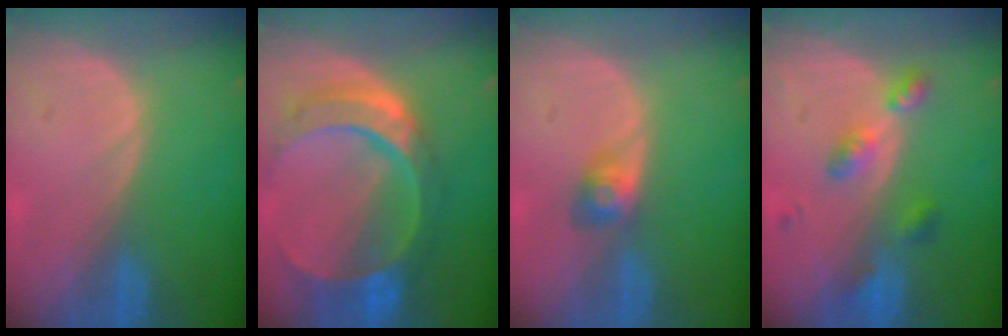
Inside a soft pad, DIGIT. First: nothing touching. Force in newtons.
{"total": 11.1, "press": 9.4, "slide": 6.0}
{"total": 2.8, "press": 2.6, "slide": 1.0}
{"total": 4.6, "press": 4.6, "slide": 0.6}